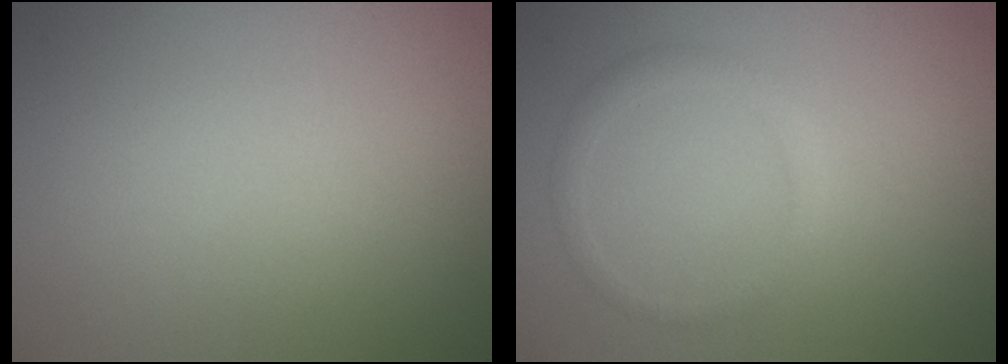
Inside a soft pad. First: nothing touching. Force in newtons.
{"total": 1.5, "press": 1.5, "slide": 0.1}